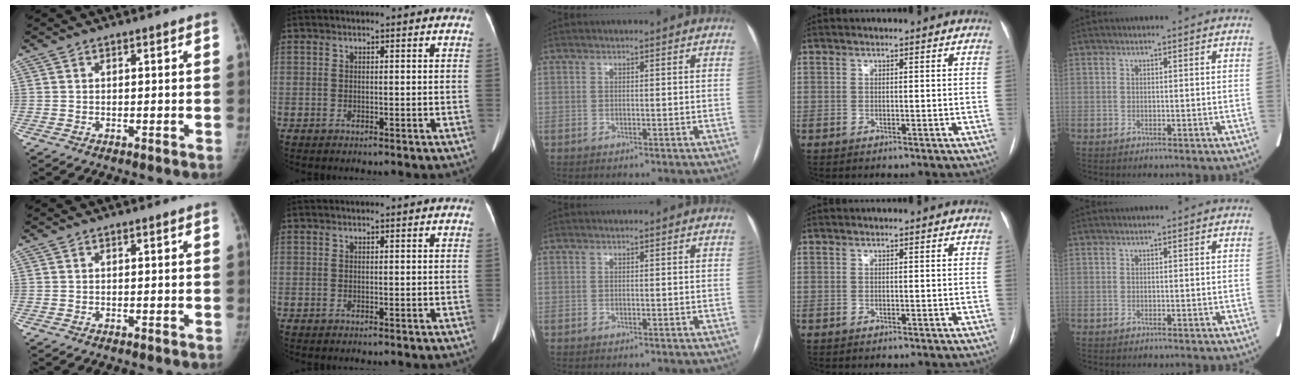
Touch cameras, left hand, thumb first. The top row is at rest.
{}